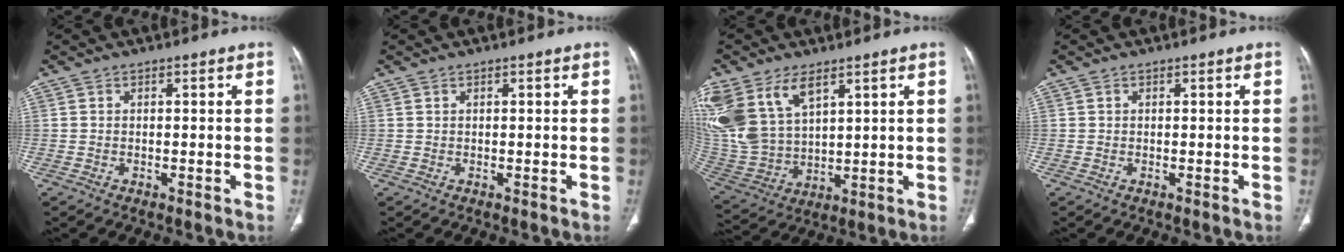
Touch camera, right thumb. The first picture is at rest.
{"total": 0.0}
{"total": 18.5, "force": [9.0, 10.8, 12.0], "torque": [-0.273, -0.015, 0.194]}
{"total": 0.0}